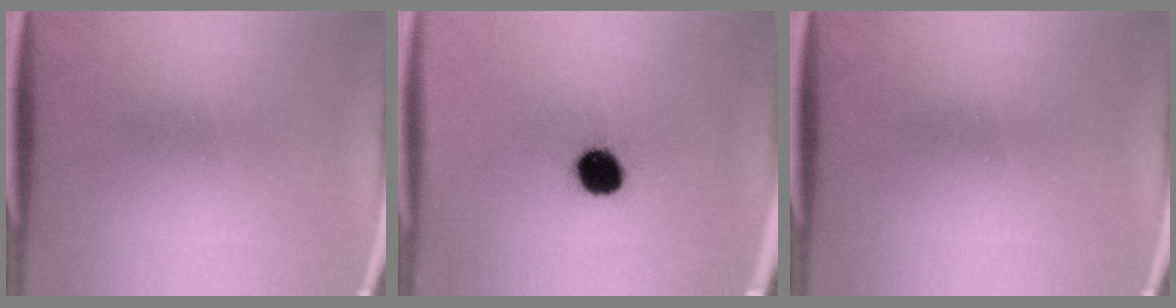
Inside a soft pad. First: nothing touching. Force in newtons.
{"total": 8.5}
{"total": 0.0}